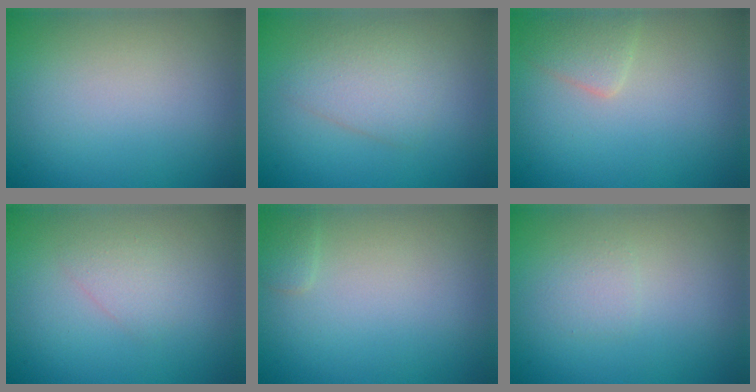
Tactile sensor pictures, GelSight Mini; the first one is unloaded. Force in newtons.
{"total": 3.0, "press": 3.0, "slide": 0.1}
{"total": 1.9, "press": 1.9, "slide": 0.0}
{"total": 1.4, "press": 1.4, "slide": 0.2}
{"total": 0.8, "press": 0.8, "slide": 0.1}
{"total": 1.0, "press": 1.0, "slide": 0.1}